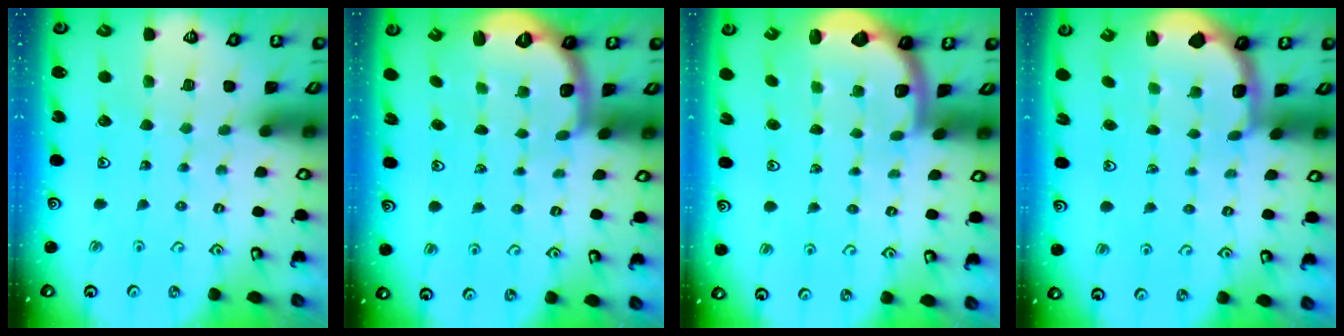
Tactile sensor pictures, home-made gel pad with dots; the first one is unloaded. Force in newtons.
{"total": 2.6, "press": 1.6, "slide": 2.1}
{"total": 1.9, "press": 1.8, "slide": 0.5}
{"total": 2.4, "press": 1.1, "slide": 2.1}